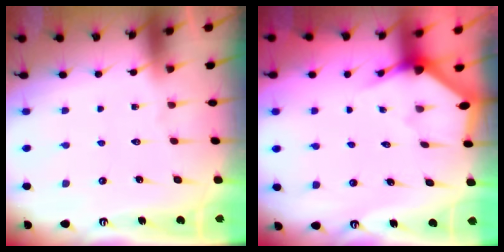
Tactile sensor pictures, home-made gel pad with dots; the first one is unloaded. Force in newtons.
{"total": 2.9, "press": 2.9, "slide": 0.2}